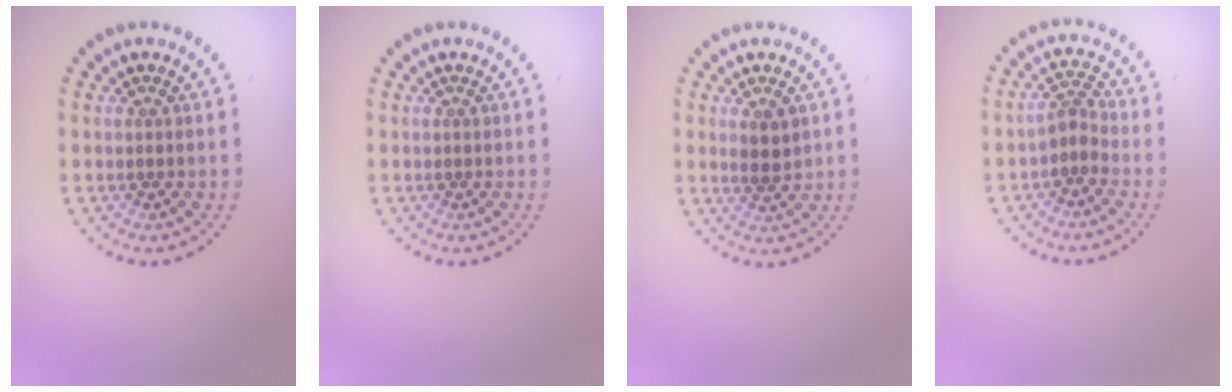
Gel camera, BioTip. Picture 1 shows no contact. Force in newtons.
{"total": 0.0}
{"total": 1.7, "press": 1.6, "slide": 0.6}
{"total": 2.0, "press": 1.5, "slide": 1.4}